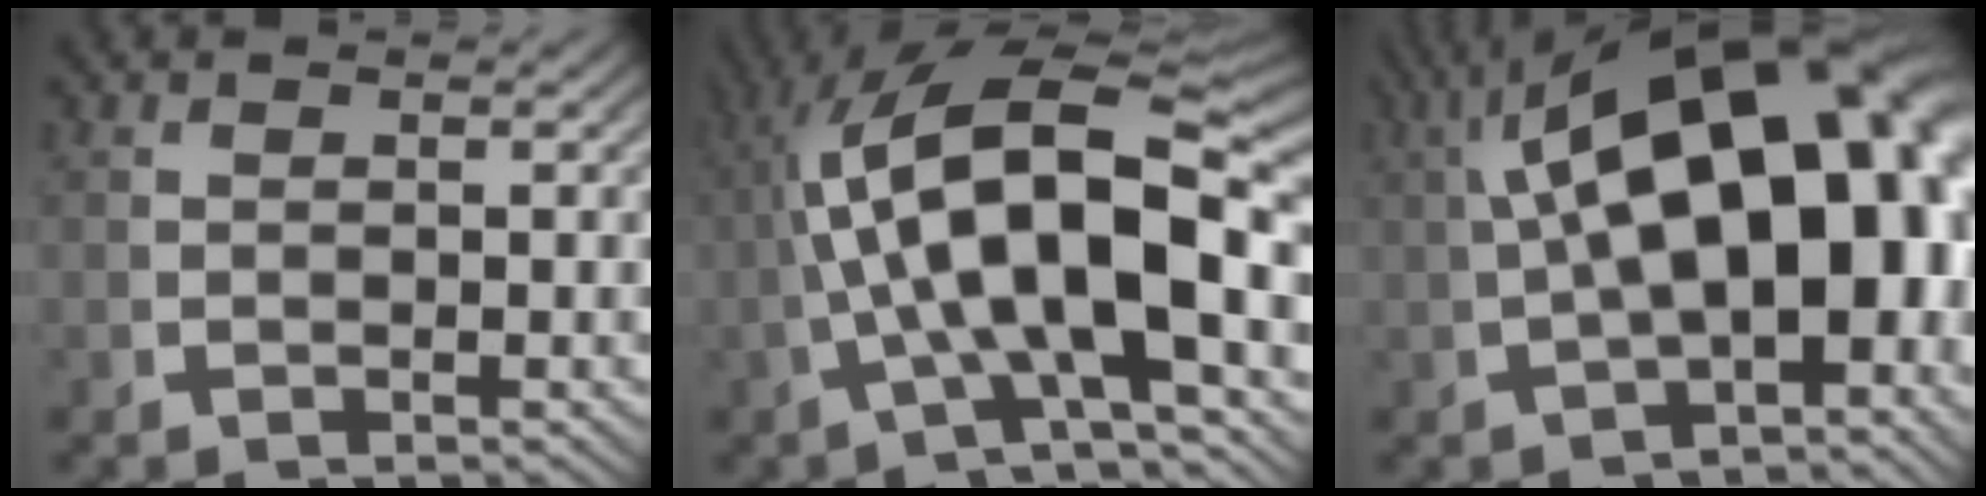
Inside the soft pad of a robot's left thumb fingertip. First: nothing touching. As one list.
[{"total": 16.6, "force": [0.1, 8.5, 14.3], "torque": [-0.252, -0.028, 0.014]}, {"total": 20.1, "force": [0.8, 10.3, 17.3], "torque": [-0.257, -0.037, 0.037]}]